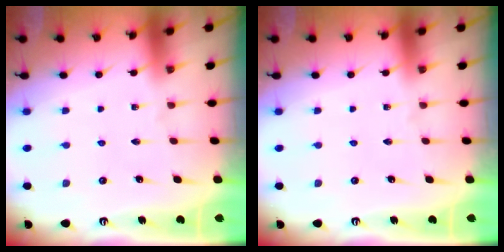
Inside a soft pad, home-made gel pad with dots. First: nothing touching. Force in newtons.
{"total": 0.0}